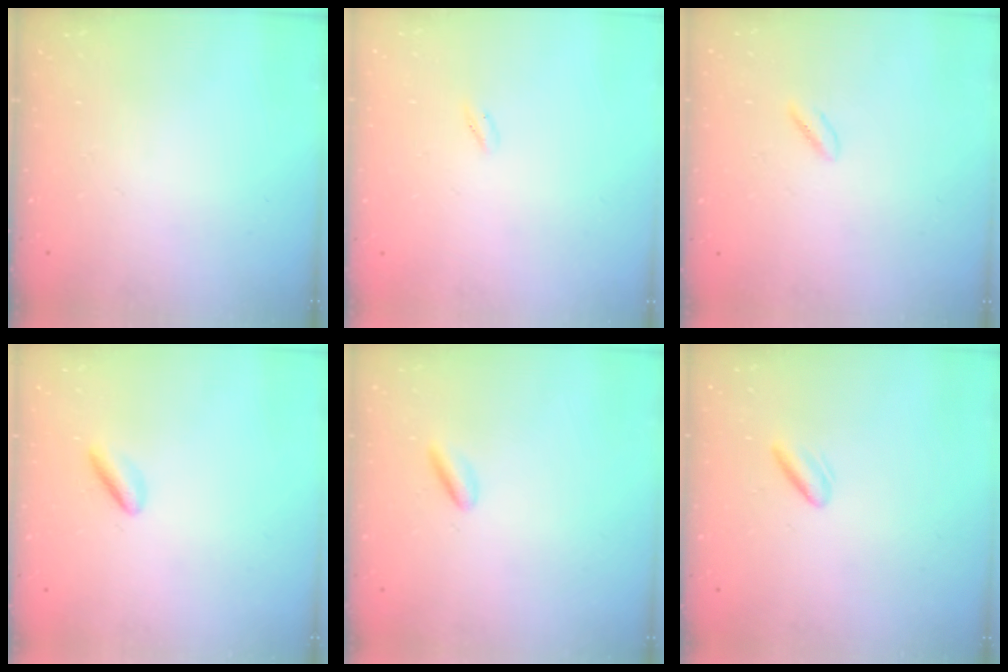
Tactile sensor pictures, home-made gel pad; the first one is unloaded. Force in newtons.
{"total": 0.6, "press": 0.5, "slide": 0.4}
{"total": 1.7, "press": 1.4, "slide": 1.0}
{"total": 2.5, "press": 2.5, "slide": 0.6}
{"total": 2.2, "press": 2.2, "slide": 0.3}
{"total": 3.0, "press": 2.7, "slide": 1.3}